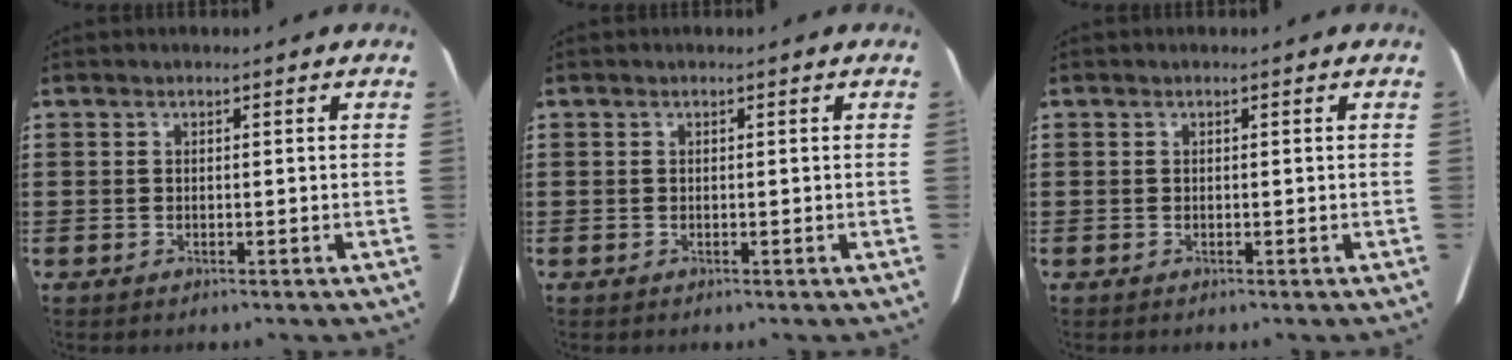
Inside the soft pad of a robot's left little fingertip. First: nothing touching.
{"total": 0.0}
{"total": 0.0}